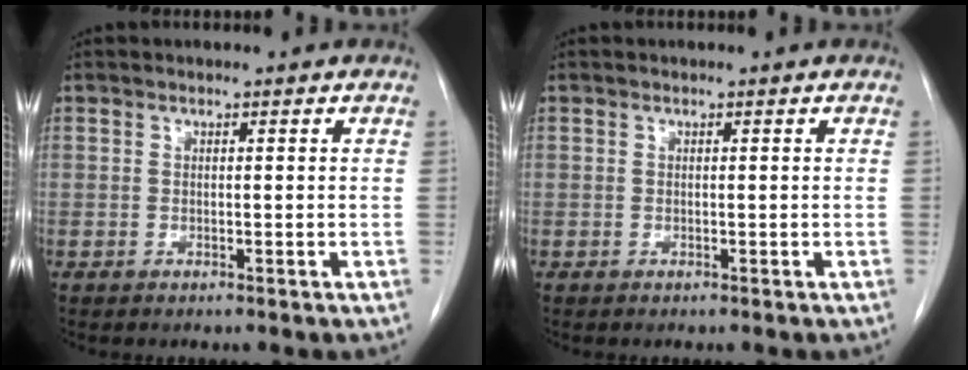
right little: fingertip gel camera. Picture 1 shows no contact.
{"total": 0.0}